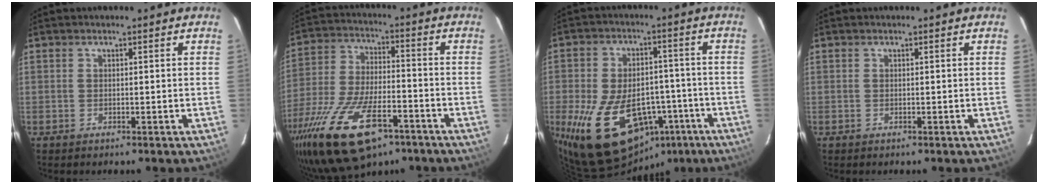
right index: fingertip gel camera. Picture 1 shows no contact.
{"total": 23.7, "force": [-14.1, 10.2, 16.1], "torque": [-0.344, -0.050, -0.240]}
{"total": 22.6, "force": [-9.8, 13.8, 15.0], "torque": [-0.310, -0.001, -0.125]}
{"total": 0.0}